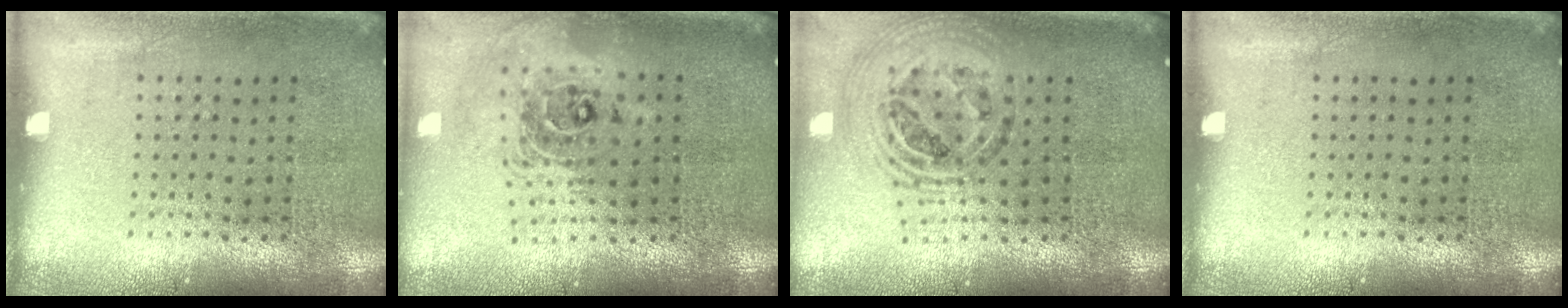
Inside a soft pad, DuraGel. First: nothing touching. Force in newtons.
{"total": 2.1, "press": 1.6, "slide": 1.4}
{"total": 1.5, "press": 1.3, "slide": 0.6}
{"total": 0.0}